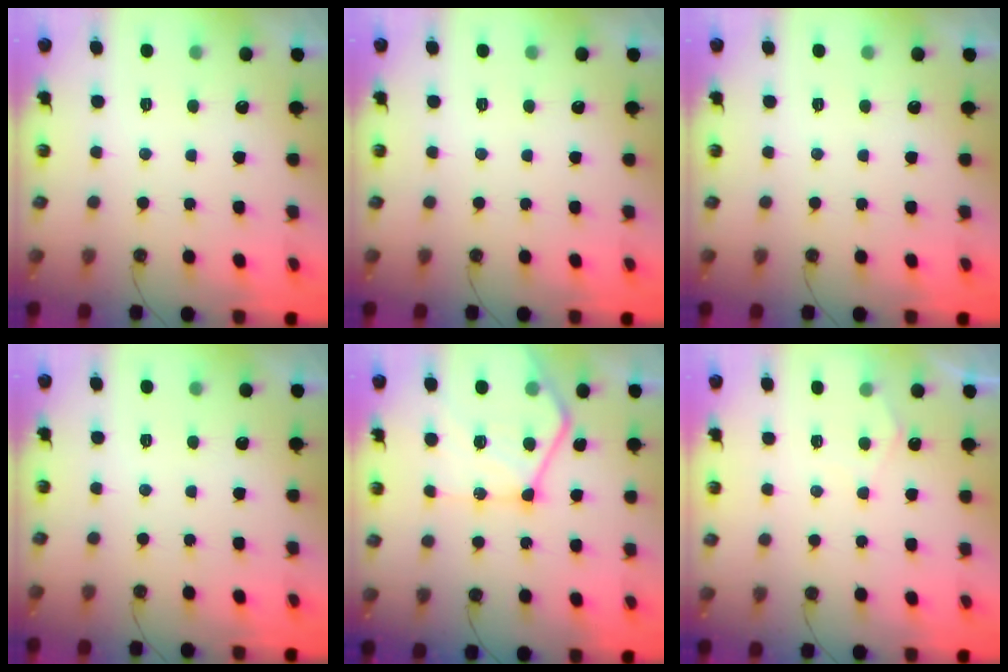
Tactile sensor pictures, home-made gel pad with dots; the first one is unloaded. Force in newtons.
{"total": 0.0}
{"total": 0.0}
{"total": 0.0}
{"total": 18.8, "press": 18.7, "slide": 2.2}
{"total": 4.6, "press": 4.5, "slide": 0.5}